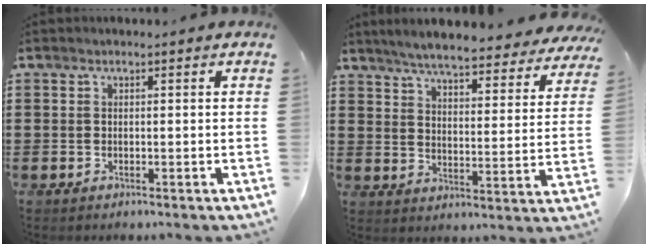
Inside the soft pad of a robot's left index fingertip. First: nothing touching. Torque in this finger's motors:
{"motor_torque": [2.14, 0.00, 0.80, 0.21]}